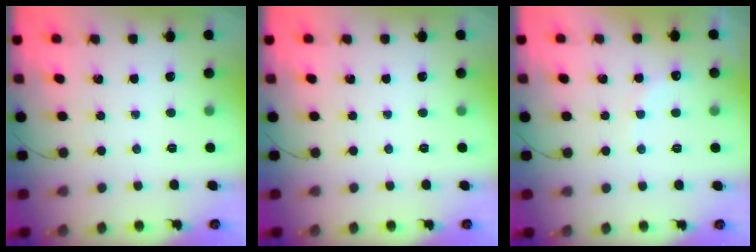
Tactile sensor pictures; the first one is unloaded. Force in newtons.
{"total": 0.0}
{"total": 7.4, "press": 7.3, "slide": 1.1}